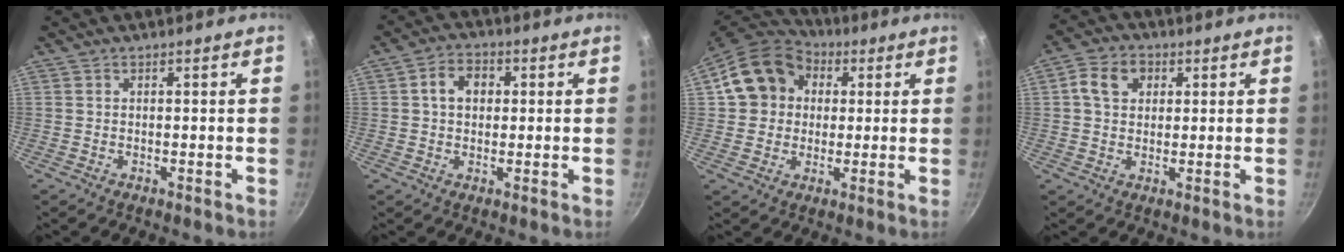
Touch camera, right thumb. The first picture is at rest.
{"total": 5.9, "force": [1.0, 4.5, 3.6], "torque": [-0.039, 0.012, 0.009]}
{"total": 14.1, "force": [3.1, 12.0, 6.6], "torque": [-0.089, 0.023, 0.041]}
{"total": 6.9, "force": [1.9, 5.5, 3.8], "torque": [-0.049, 0.009, 0.023]}